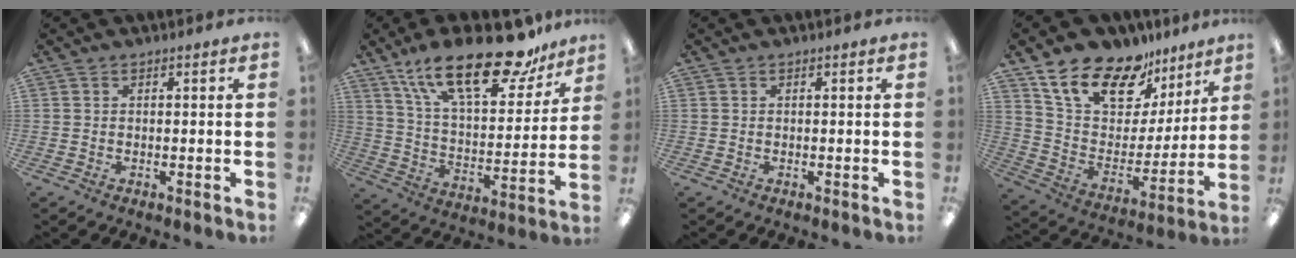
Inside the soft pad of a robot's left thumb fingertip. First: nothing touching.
{"total": 25.1, "force": [17.0, 9.1, 16.1], "torque": [-0.258, -0.095, 0.287]}
{"total": 0.0}
{"total": 18.8, "force": [13.9, 9.3, 8.6], "torque": [-0.172, -0.081, 0.253]}